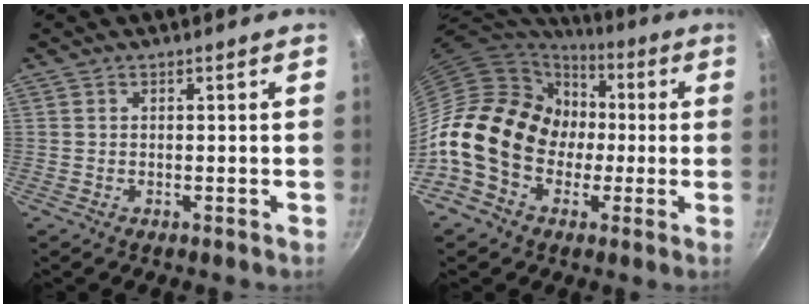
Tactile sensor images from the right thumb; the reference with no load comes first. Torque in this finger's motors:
{"motor_torque": [1.00, 2.03, 1.42, -1.36, 0.39]}